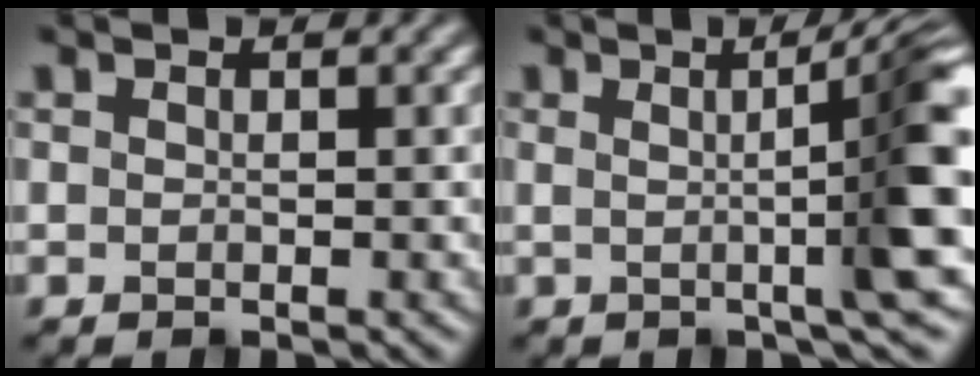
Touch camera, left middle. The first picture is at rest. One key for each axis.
{"total": 8.7, "fx": 0.5, "fy": 1.5, "fz": 8.5, "tx": -0.095, "ty": 0.012, "tz": 0.006}